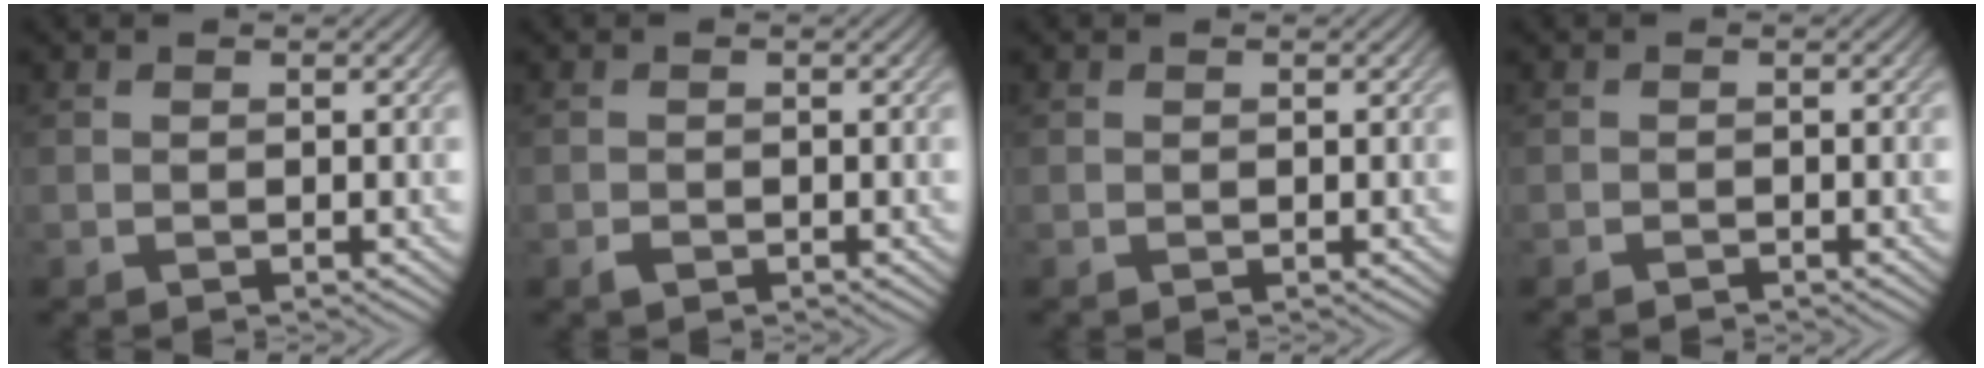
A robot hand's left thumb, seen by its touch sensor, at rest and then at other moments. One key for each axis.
{"total": 0.9, "fx": -0.6, "fy": 0.5, "fz": 0.4, "tx": -0.009, "ty": -0.002, "tz": -0.010}
{"total": 0.0}
{"total": 0.8, "fx": -0.8, "fy": 0.1, "fz": 0.2, "tx": -0.003, "ty": -0.002, "tz": -0.014}